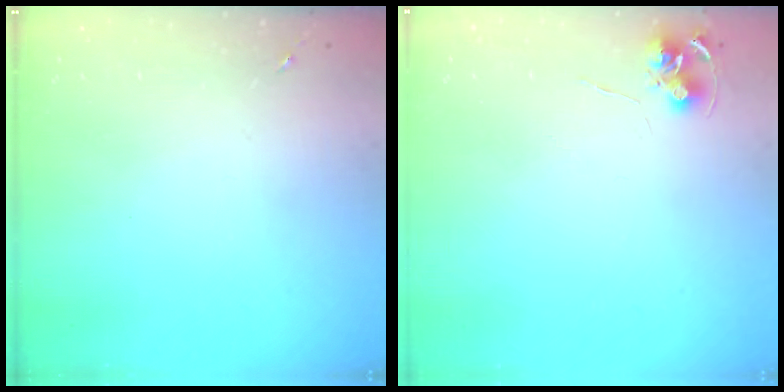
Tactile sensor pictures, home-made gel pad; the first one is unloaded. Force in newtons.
{"total": 7.9, "press": 7.9, "slide": 0.5}